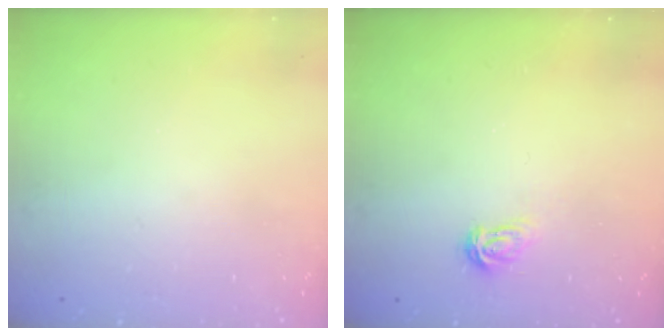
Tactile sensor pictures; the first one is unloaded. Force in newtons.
{"total": 3.6, "press": 3.6, "slide": 0.3}